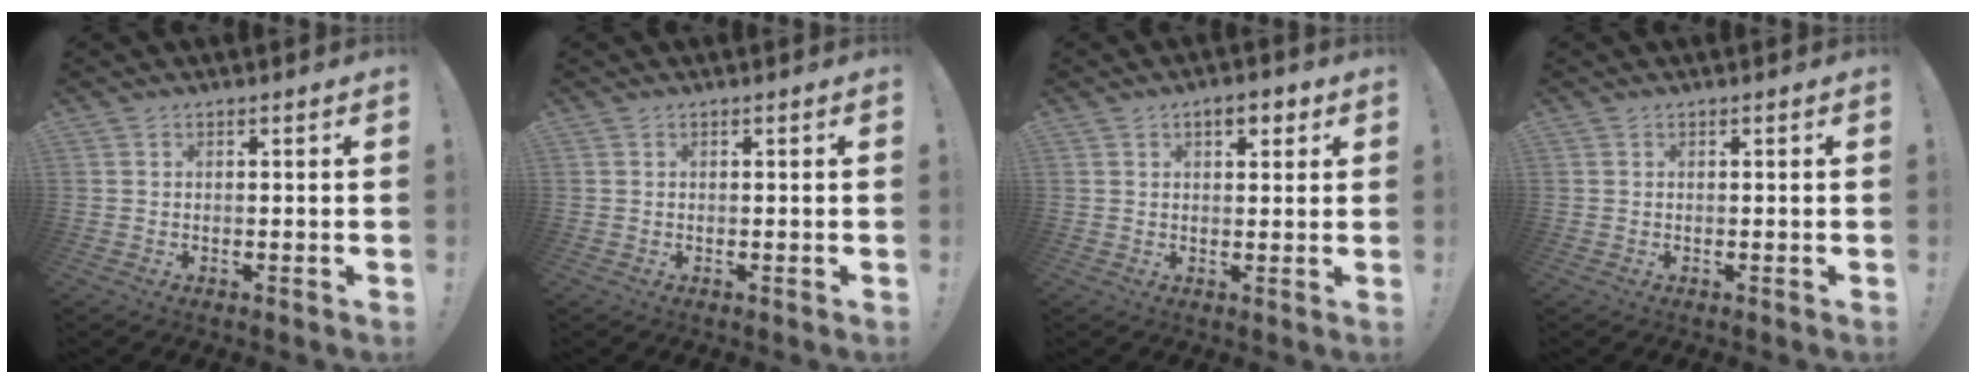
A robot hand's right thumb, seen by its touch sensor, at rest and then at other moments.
{"total": 0.0}
{"total": 4.6, "force": [2.6, 2.4, 3.0], "torque": [-0.026, -0.010, 0.039]}
{"total": 0.0}